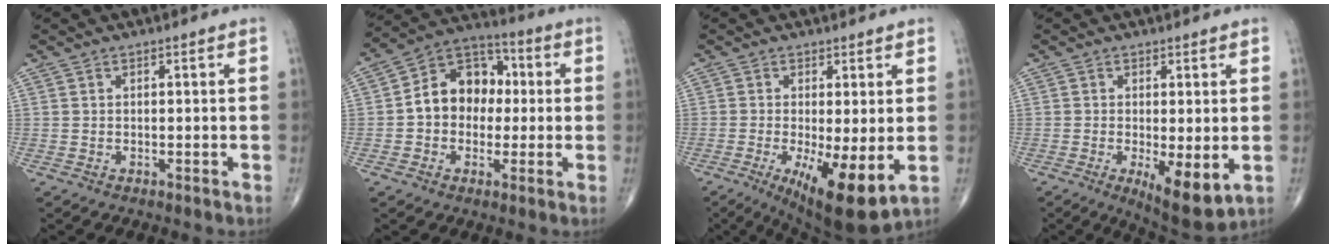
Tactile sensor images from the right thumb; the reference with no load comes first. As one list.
[{"total": 12.6, "force": [0.3, 9.8, 7.9], "torque": [-0.090, 0.036, -0.007]}, {"total": 12.0, "force": [-2.7, 3.5, 11.1], "torque": [-0.179, -0.026, -0.032]}, {"total": 8.4, "force": [-1.9, 2.8, 7.7], "torque": [-0.116, -0.025, -0.023]}]